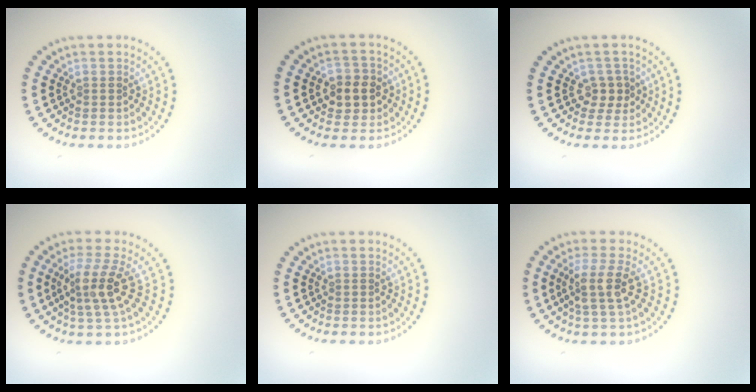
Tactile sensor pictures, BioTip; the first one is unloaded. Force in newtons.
{"total": 2.7, "press": 2.6, "slide": 0.7}
{"total": 1.9, "press": 1.6, "slide": 1.0}
{"total": 3.7, "press": 2.8, "slide": 2.5}
{"total": 0.0}
{"total": 3.1, "press": 2.4, "slide": 2.0}